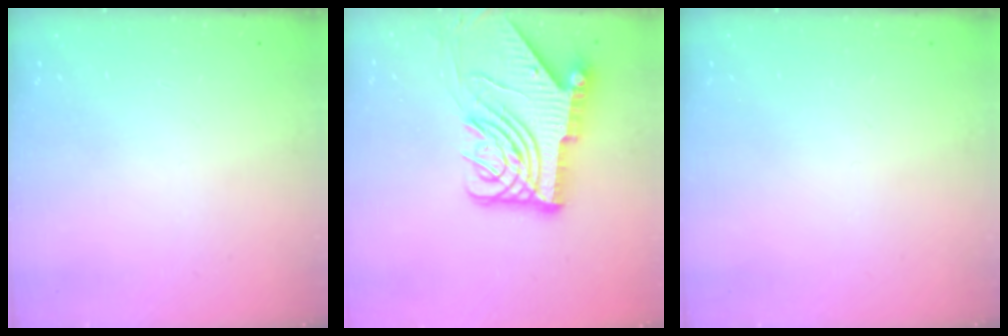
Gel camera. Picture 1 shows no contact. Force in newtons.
{"total": 16.2, "press": 16.1, "slide": 2.0}
{"total": 0.0}